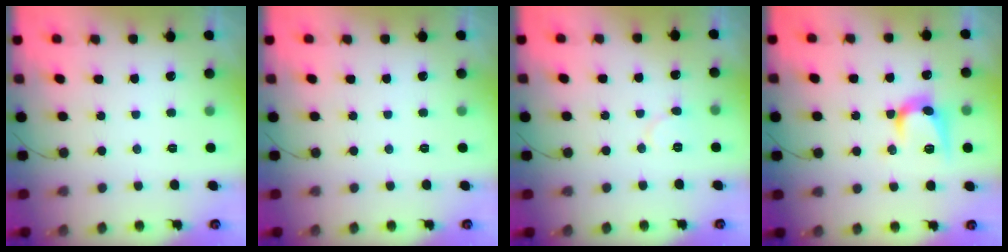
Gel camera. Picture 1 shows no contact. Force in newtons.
{"total": 0.0}
{"total": 5.8, "press": 5.7, "slide": 0.5}
{"total": 11.1, "press": 11.1, "slide": 0.6}